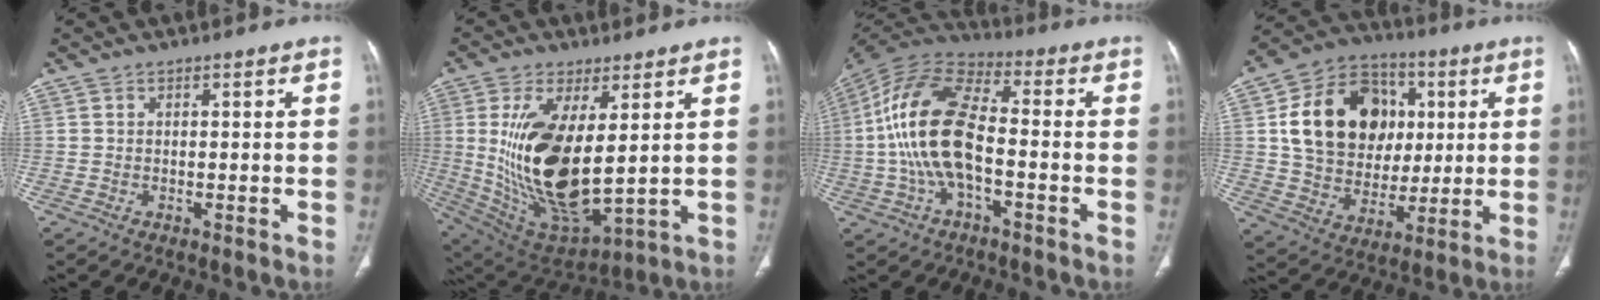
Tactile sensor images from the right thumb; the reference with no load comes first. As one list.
[{"total": 20.9, "force": [2.6, 9.3, 18.6], "torque": [-0.356, -0.031, 0.072]}, {"total": 16.9, "force": [-2.0, 8.2, 14.7], "torque": [-0.296, 0.036, -0.045]}, {"total": 21.3, "force": [4.4, 16.7, 12.5], "torque": [-0.185, 0.010, 0.083]}]